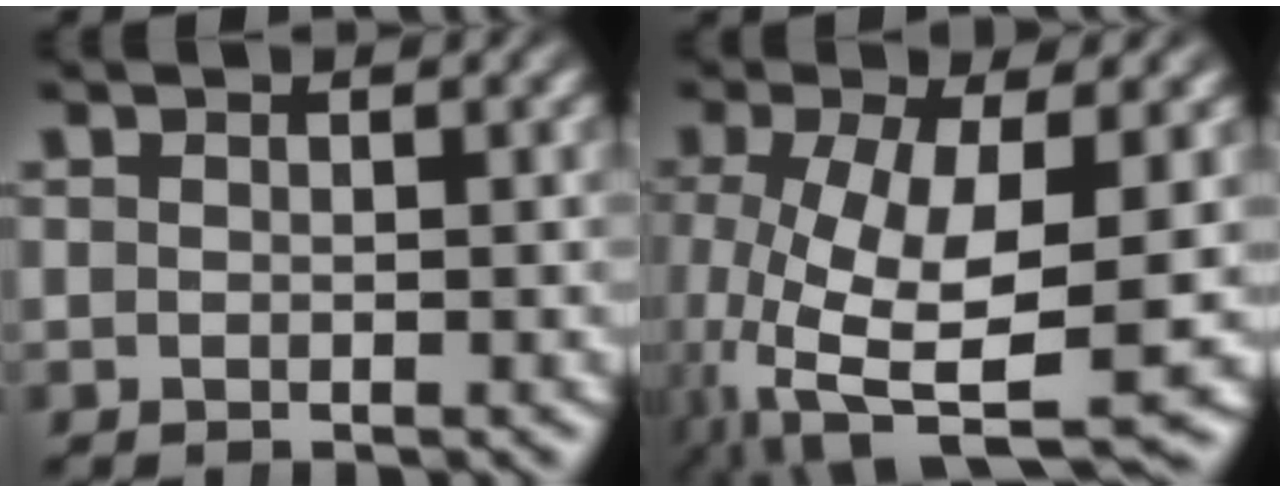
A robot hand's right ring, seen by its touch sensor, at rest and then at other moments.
{"total": 9.9, "force": [-1.5, 5.2, 8.3], "torque": [-0.169, -0.042, 0.000]}